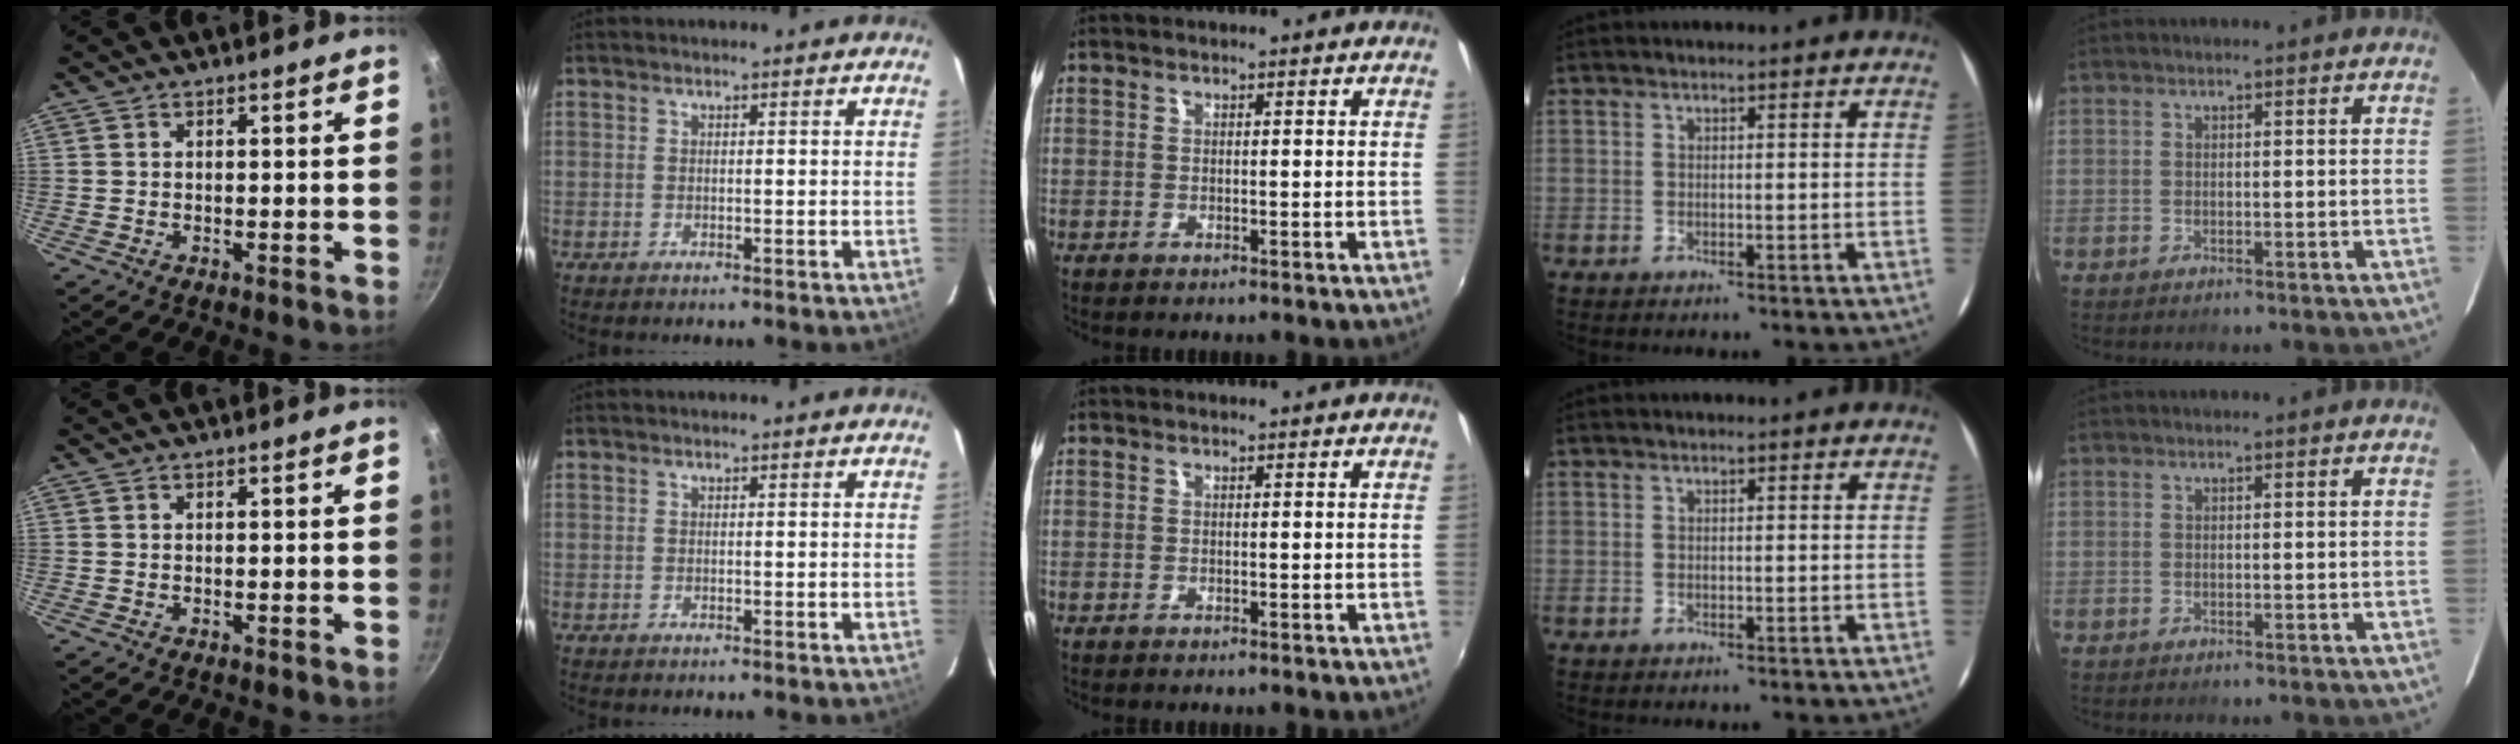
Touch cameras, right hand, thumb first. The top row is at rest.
{}